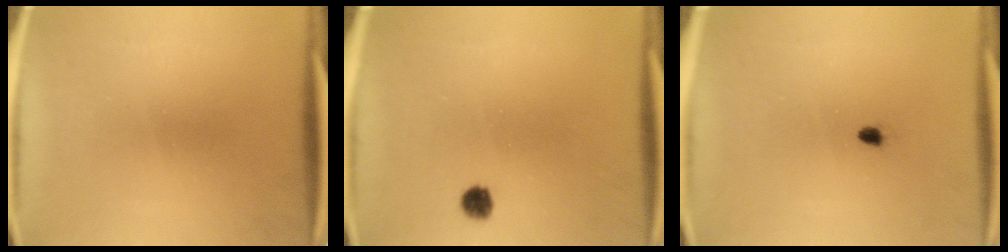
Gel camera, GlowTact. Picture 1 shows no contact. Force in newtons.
{"total": 2.3}
{"total": 1.0}